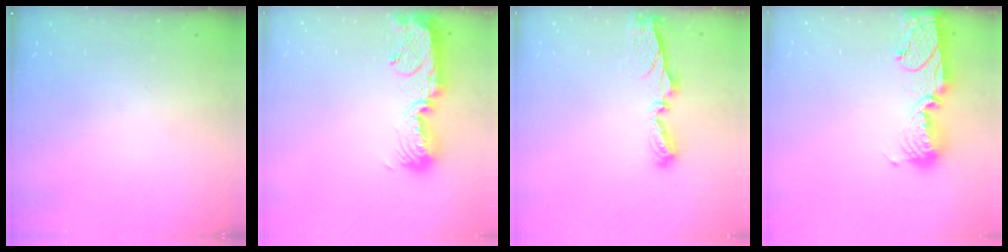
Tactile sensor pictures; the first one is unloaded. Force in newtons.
{"total": 13.1, "press": 13.1, "slide": 0.8}
{"total": 6.7, "press": 6.7, "slide": 0.2}
{"total": 15.3, "press": 14.8, "slide": 4.0}